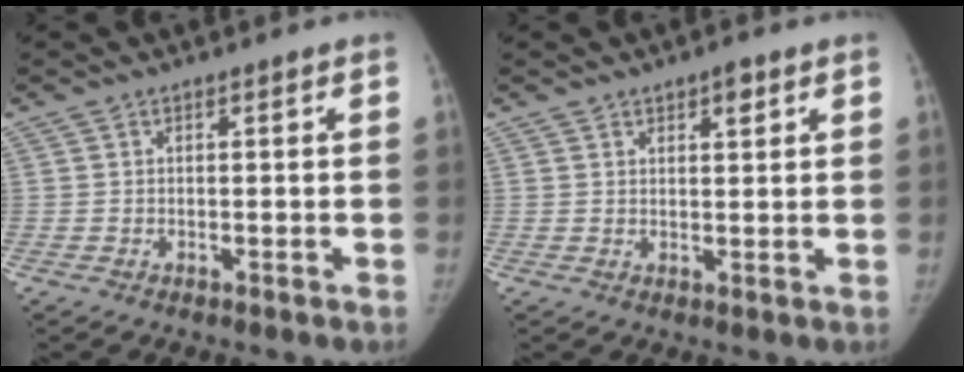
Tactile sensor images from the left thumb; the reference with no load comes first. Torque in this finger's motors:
{"motor_torque": [-0.33, -0.05, -0.04, -0.03, -0.01]}